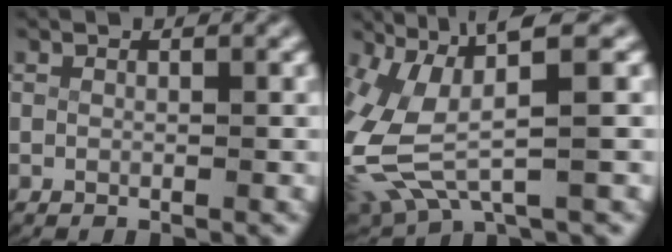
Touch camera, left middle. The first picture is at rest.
{"total": 8.0, "force": [0.8, 5.0, 6.2], "torque": [-0.151, -0.012, 0.023]}